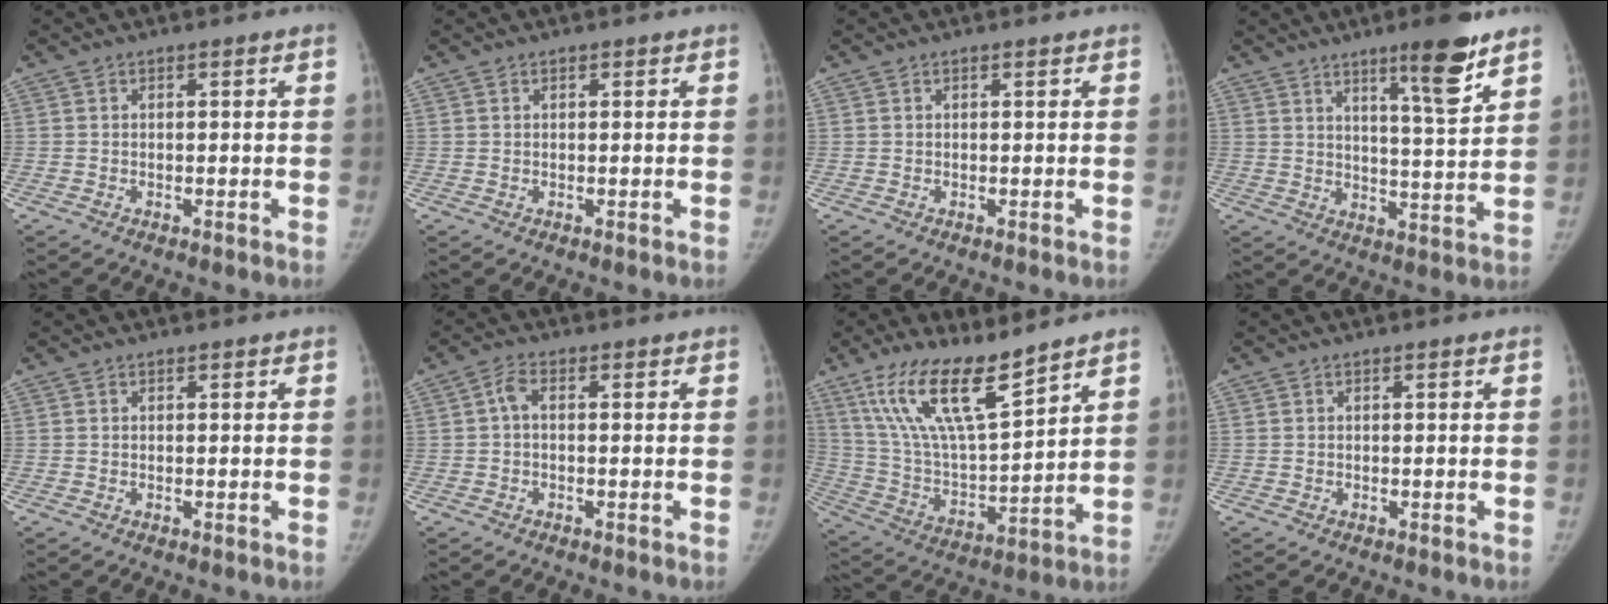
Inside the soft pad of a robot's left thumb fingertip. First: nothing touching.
{"total": 0.0}
{"total": 0.0}
{"total": 10.5, "force": [6.9, 1.1, 7.8], "torque": [-0.108, -0.046, 0.105]}
{"total": 0.0}
{"total": 2.4, "force": [-0.2, 1.2, 2.0], "torque": [-0.038, 0.008, -0.012]}
{"total": 16.8, "force": [11.5, 4.1, 11.6], "torque": [-0.203, -0.062, 0.232]}
{"total": 0.0}